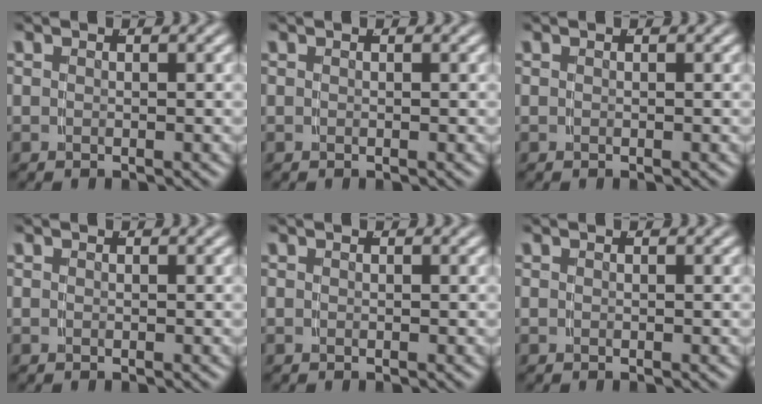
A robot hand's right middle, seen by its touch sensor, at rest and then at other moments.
{"total": 0.0}
{"total": 0.0}
{"total": 0.0}
{"total": 0.0}
{"total": 0.0}